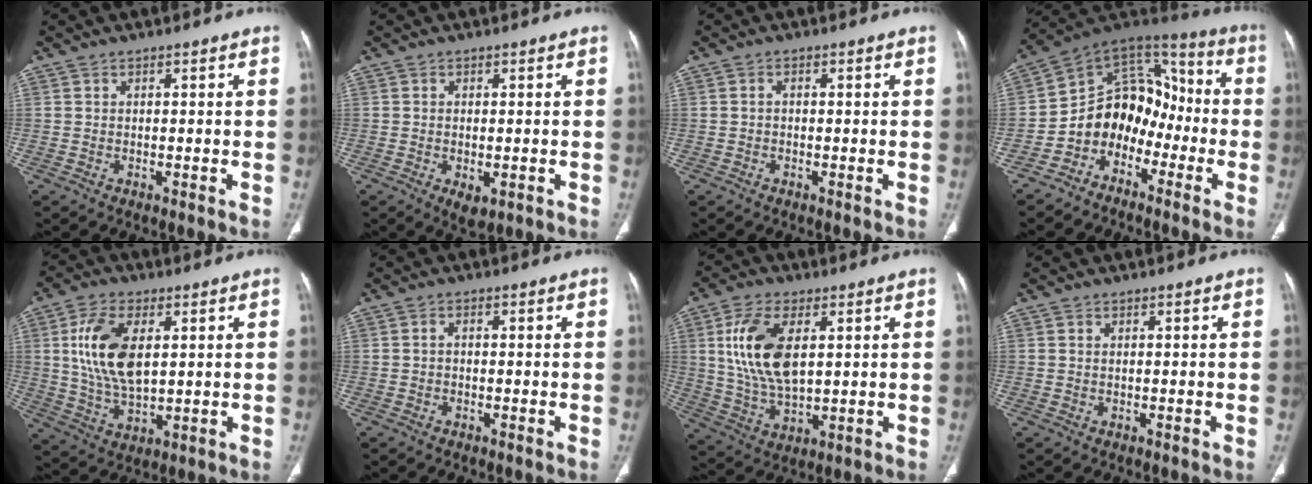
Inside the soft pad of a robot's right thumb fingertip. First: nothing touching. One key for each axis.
{"total": 3.4, "fx": -1.1, "fy": 1.8, "fz": 2.7, "tx": -0.045, "ty": -0.006, "tz": -0.010}
{"total": 0.7, "fx": -0.2, "fy": 0.5, "fz": 0.4, "tx": -0.005, "ty": 0.001, "tz": -0.007}
{"total": 13.2, "fx": -5.6, "fy": 10.2, "fz": 6.2, "tx": -0.052, "ty": 0.102, "tz": -0.110}
{"total": 12.9, "fx": 2.9, "fy": 6.8, "fz": 10.6, "tx": -0.202, "ty": -0.011, "tz": 0.059}
{"total": 0.9, "fx": -0.2, "fy": 0.6, "fz": 0.6, "tx": -0.008, "ty": 0.002, "tz": -0.006}
{"total": 13.5, "fx": 3.3, "fy": 7.0, "fz": 11.1, "tx": -0.217, "ty": -0.013, "tz": 0.069}
{"total": 0.0}